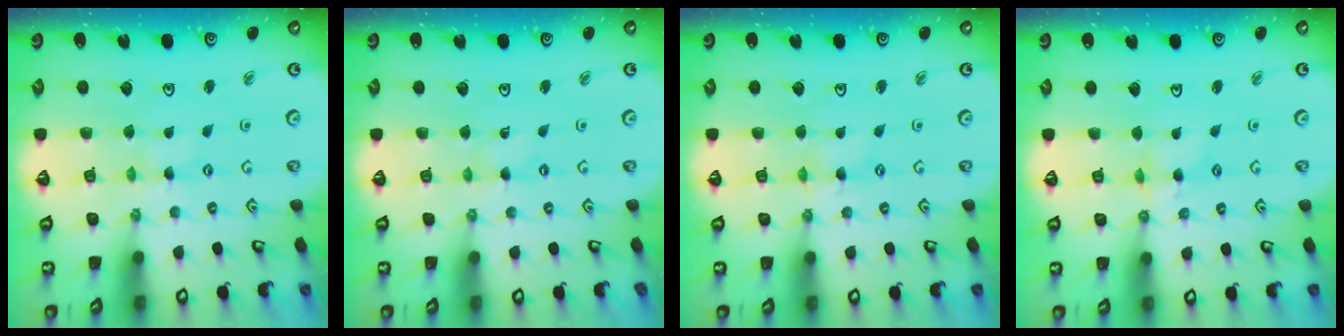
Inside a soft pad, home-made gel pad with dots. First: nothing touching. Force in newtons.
{"total": 0.0}
{"total": 0.0}
{"total": 2.7, "press": 2.7, "slide": 0.3}